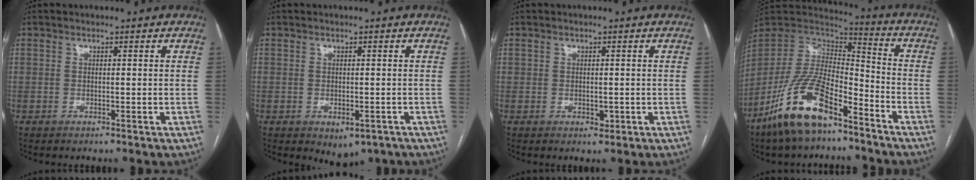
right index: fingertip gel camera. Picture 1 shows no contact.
{"total": 3.6, "force": [-2.0, 2.2, 2.1], "torque": [-0.016, -0.002, -0.016]}
{"total": 1.5, "force": [-0.2, 1.1, 1.0], "torque": [-0.012, -0.001, 0.001]}
{"total": 16.7, "force": [-10.7, 5.9, 11.3], "torque": [-0.226, 0.003, -0.201]}